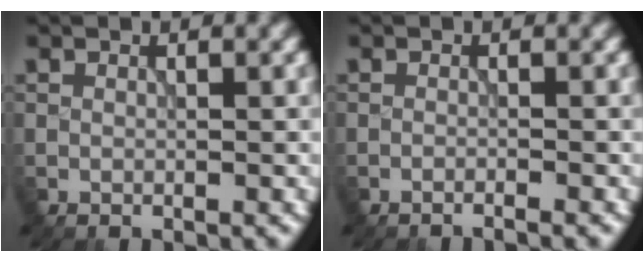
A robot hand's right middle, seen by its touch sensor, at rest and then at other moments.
{"total": 1.2, "force": [-1.0, 0.1, 0.6], "torque": [-0.001, -0.003, -0.027]}